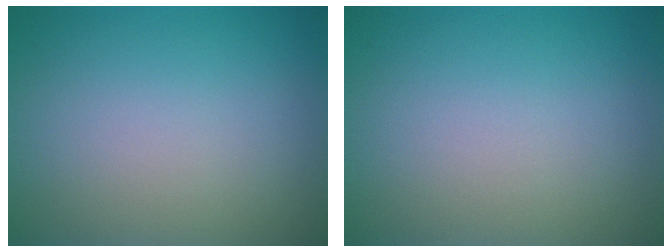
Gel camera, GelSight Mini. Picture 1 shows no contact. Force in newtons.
{"total": 0.0}